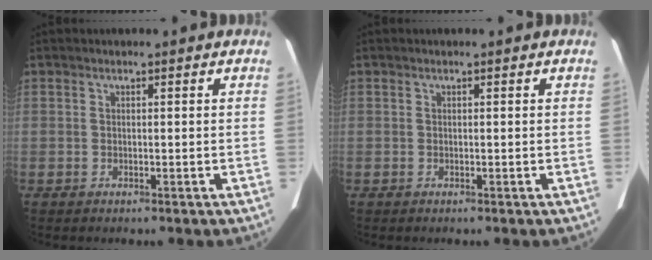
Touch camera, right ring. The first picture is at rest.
{"total": 0.0}